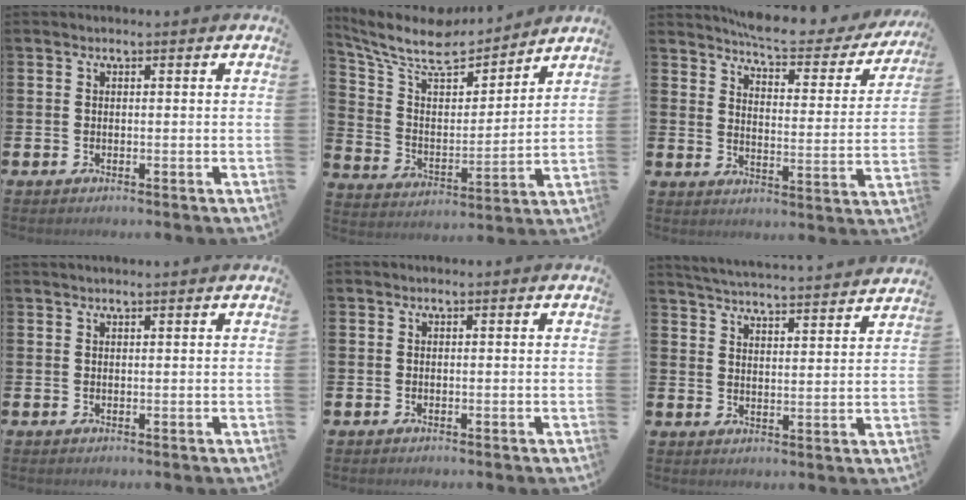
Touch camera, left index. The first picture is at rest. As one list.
[{"total": 10.6, "force": [9.4, 3.1, 3.7], "torque": [-0.108, -0.068, 0.161]}, {"total": 6.3, "force": [5.9, 1.0, 2.2], "torque": [-0.065, -0.036, 0.099]}, {"total": 0.8, "force": [0.8, -0.1, 0.1], "torque": [-0.001, -0.001, 0.015]}, {"total": 0.0}, {"total": 5.1, "force": [5.0, -0.1, 0.5], "torque": [-0.034, -0.041, 0.088]}]